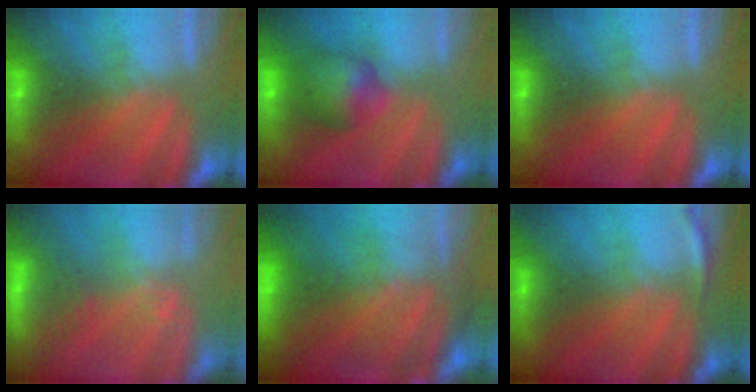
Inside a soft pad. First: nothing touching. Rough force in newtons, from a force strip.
{"total": 6.0}
{"total": 0.0}
{"total": 2.7}
{"total": 7.5}
{"total": 2.8}